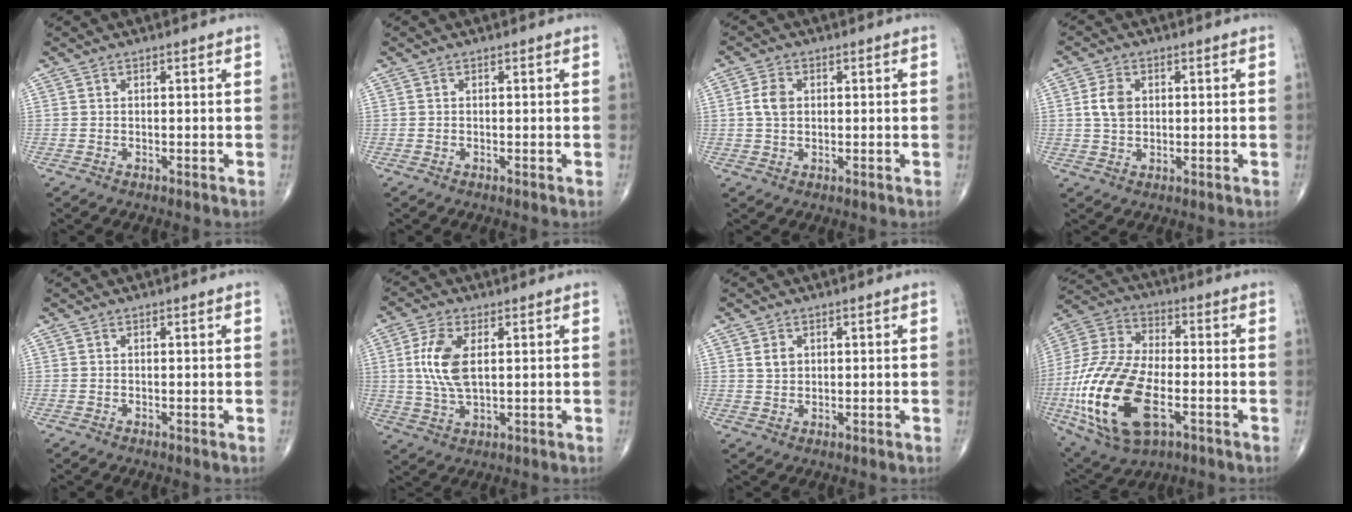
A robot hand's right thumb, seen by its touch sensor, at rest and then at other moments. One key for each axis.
{"total": 0.0}
{"total": 3.8, "fx": 0.5, "fy": 2.6, "fz": 2.7, "tx": -0.052, "ty": 0.003, "tz": 0.007}
{"total": 4.6, "fx": 0.8, "fy": 3.3, "fz": 3.2, "tx": -0.056, "ty": -0.001, "tz": 0.013}
{"total": 0.0}
{"total": 8.9, "fx": 1.6, "fy": 4.3, "fz": 7.6, "tx": -0.166, "ty": -0.005, "tz": 0.034}
{"total": 2.5, "fx": 0.9, "fy": 1.9, "fz": 1.3, "tx": -0.015, "ty": -0.005, "tz": 0.018}
{"total": 24.0, "fx": -6.6, "fy": 12.3, "fz": 19.5, "tx": -0.418, "ty": 0.006, "tz": -0.110}